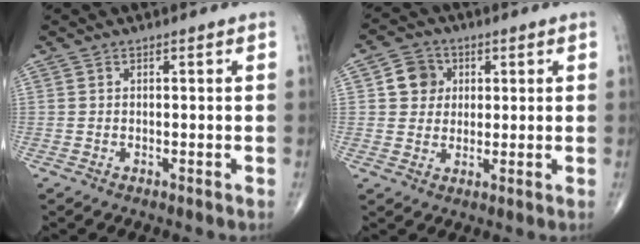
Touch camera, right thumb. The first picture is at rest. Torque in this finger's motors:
{"motor_torque": [-0.34, 0.53, 0.67, 0.24, 0.00]}